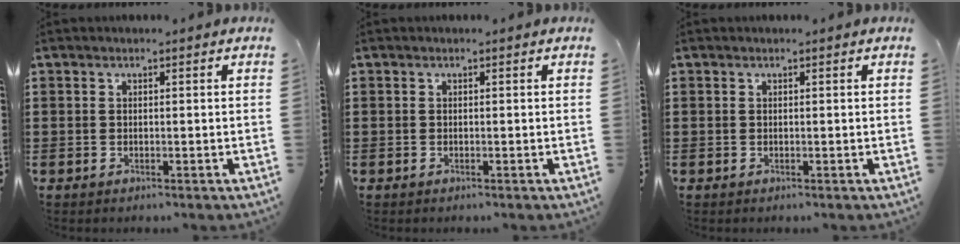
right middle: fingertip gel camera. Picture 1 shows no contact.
{"total": 0.0}
{"total": 0.0}